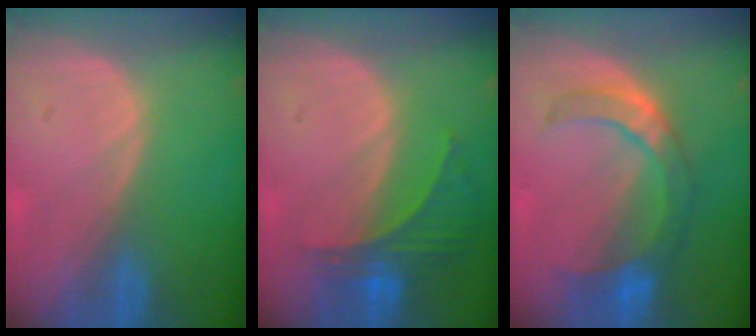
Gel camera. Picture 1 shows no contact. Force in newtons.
{"total": 5.9, "press": 5.6, "slide": 1.9}
{"total": 7.5, "press": 7.2, "slide": 2.0}